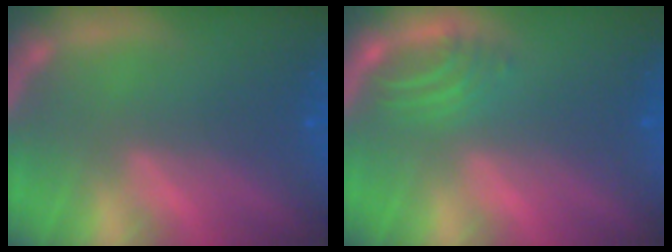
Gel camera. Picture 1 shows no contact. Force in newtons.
{"total": 2.5}